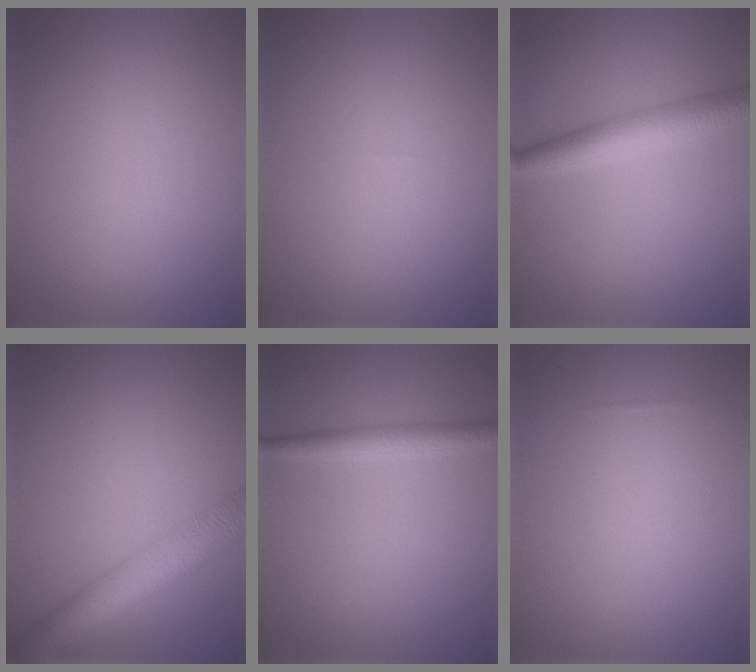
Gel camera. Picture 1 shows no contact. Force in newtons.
{"total": 0.0}
{"total": 4.0, "press": 4.0, "slide": 0.0}
{"total": 5.6, "press": 5.6, "slide": 0.2}
{"total": 2.4, "press": 2.4, "slide": 0.0}
{"total": 0.0}